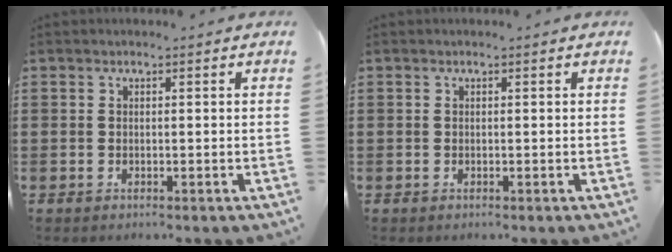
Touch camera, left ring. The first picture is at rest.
{"total": 0.0}